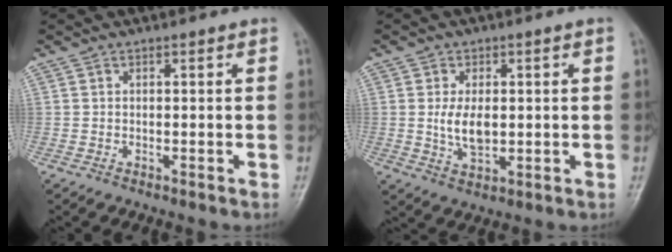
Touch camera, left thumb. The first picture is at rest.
{"total": 5.9, "force": [0.2, 3.5, 4.7], "torque": [-0.080, -0.001, 0.009]}